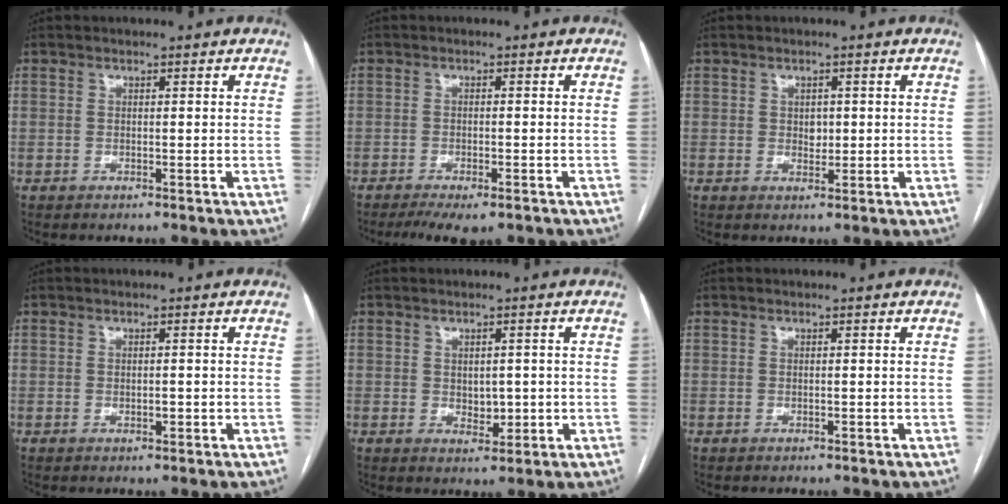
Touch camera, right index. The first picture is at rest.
{"total": 6.2, "force": [-4.6, 1.7, 3.8], "torque": [-0.053, -0.011, -0.069]}
{"total": 1.5, "force": [0.1, 1.1, 1.1], "torque": [-0.013, 0.000, 0.004]}
{"total": 1.2, "force": [-0.2, 0.6, 1.1], "torque": [-0.017, 0.000, -0.001]}
{"total": 3.1, "force": [-0.1, 2.1, 2.3], "torque": [-0.031, -0.003, 0.008]}
{"total": 0.0}